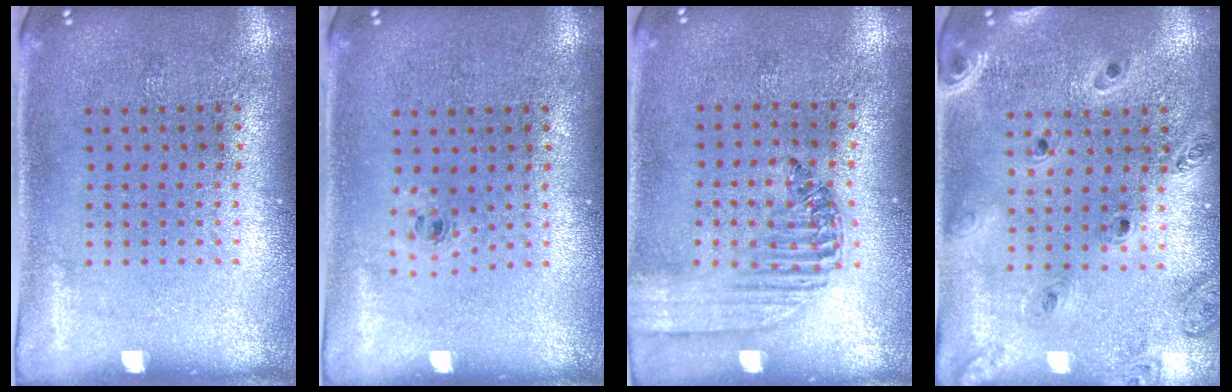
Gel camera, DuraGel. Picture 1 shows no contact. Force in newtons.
{"total": 0.6, "press": 0.3, "slide": 0.5}
{"total": 1.5, "press": 1.3, "slide": 0.7}
{"total": 1.3, "press": 1.3, "slide": 0.1}